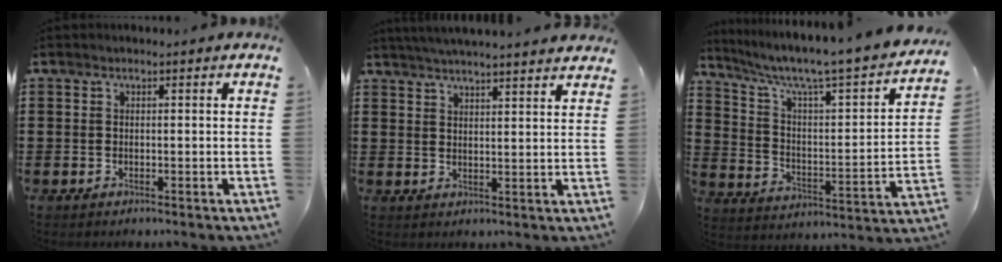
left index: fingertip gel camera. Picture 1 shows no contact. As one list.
[{"total": 3.7, "force": [3.5, -0.7, 0.7], "torque": [-0.027, -0.015, 0.063]}, {"total": 5.2, "force": [4.1, 0.4, 3.2], "torque": [-0.083, -0.043, 0.059]}]